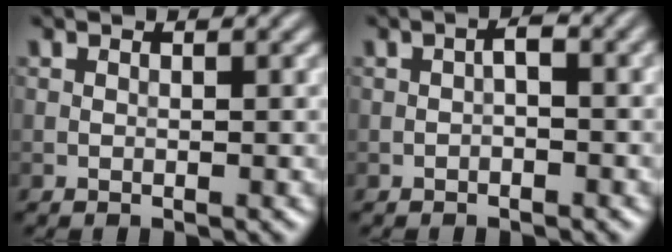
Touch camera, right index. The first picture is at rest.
{"total": 1.5, "force": [-0.3, 0.6, 1.4], "torque": [-0.023, 0.005, -0.008]}